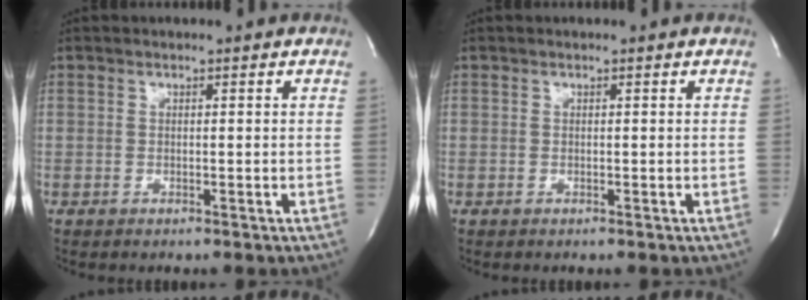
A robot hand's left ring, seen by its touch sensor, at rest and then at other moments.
{"total": 0.0}